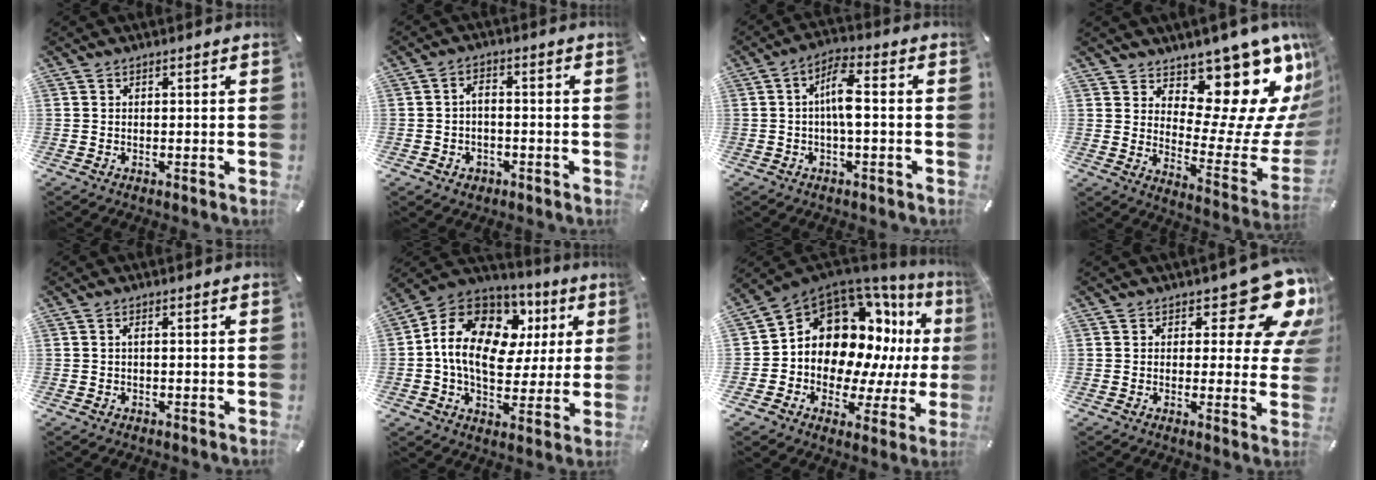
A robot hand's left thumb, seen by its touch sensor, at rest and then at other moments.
{"total": 3.5, "force": [-1.3, 2.7, 1.9], "torque": [-0.035, 0.010, -0.026]}
{"total": 7.4, "force": [-0.5, 2.3, 7.0], "torque": [-0.134, 0.012, -0.010]}
{"total": 14.9, "force": [11.3, 6.4, 7.4], "torque": [-0.081, -0.113, 0.183]}
{"total": 1.0, "force": [-0.1, 0.5, 0.9], "torque": [-0.017, 0.003, -0.003]}
{"total": 16.3, "force": [3.1, 11.9, 10.6], "torque": [-0.202, -0.009, 0.056]}
{"total": 15.7, "force": [4.7, 11.8, 9.3], "torque": [-0.155, -0.060, 0.090]}
{"total": 14.3, "force": [7.8, 6.6, 10.0], "torque": [-0.116, -0.057, 0.131]}